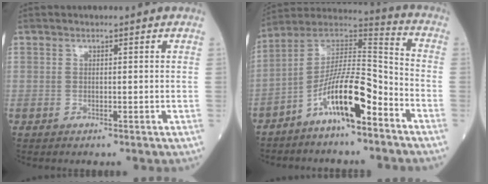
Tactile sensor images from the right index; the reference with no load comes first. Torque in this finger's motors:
{"motor_torque": [0.60, -0.40, 0.60, 0.21]}